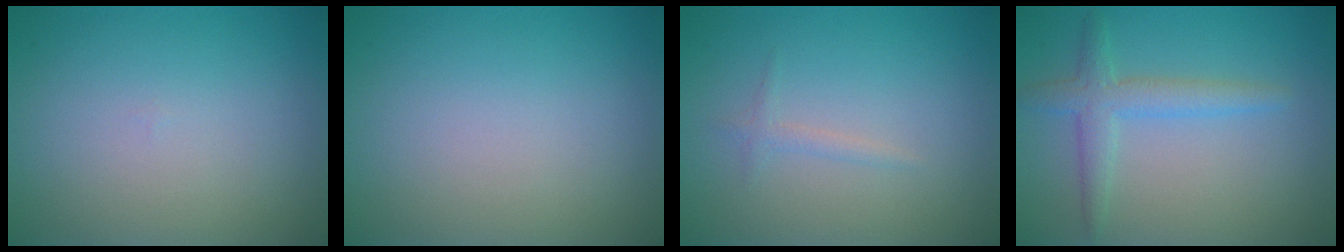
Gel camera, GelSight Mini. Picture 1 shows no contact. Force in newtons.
{"total": 0.0}
{"total": 0.9, "press": 0.9, "slide": 0.0}
{"total": 2.8, "press": 2.8, "slide": 0.1}